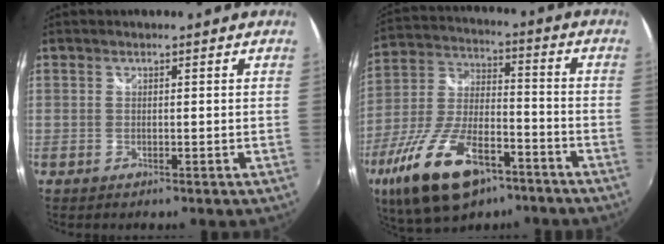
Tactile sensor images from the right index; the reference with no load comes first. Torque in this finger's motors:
{"motor_torque": [1.18, -0.77, 0.77, 0.18]}